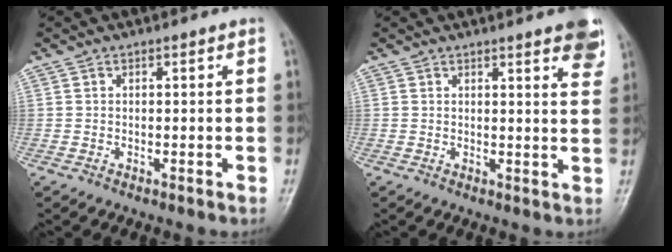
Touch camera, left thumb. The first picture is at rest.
{"total": 7.8, "force": [5.0, 1.6, 5.7], "torque": [-0.052, -0.018, 0.051]}